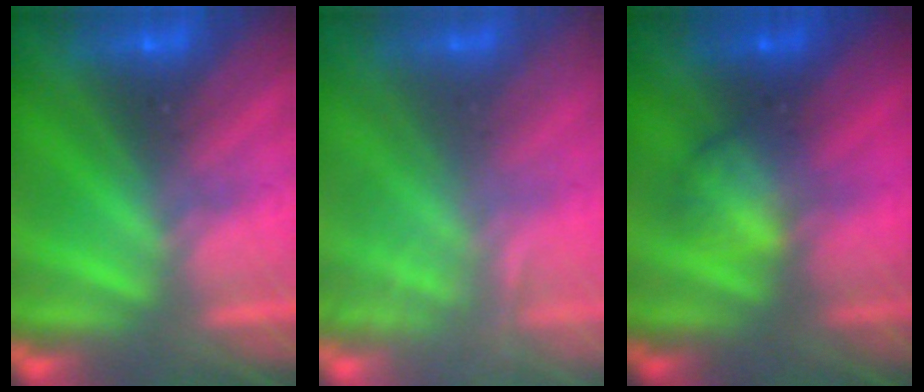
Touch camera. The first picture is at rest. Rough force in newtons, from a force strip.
{"total": 2.2}
{"total": 2.0}